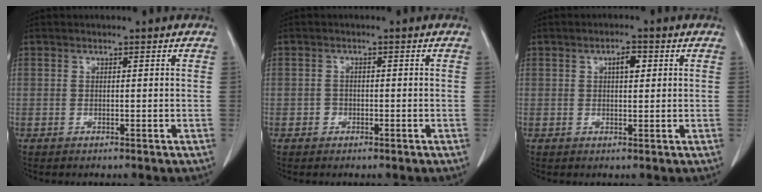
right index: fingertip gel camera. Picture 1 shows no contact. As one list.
[{"total": 1.1, "force": [-0.5, 0.9, 0.2], "torque": [-0.001, 0.005, -0.011]}, {"total": 2.6, "force": [0.9, 1.0, 2.3], "torque": [-0.039, 0.002, 0.013]}]